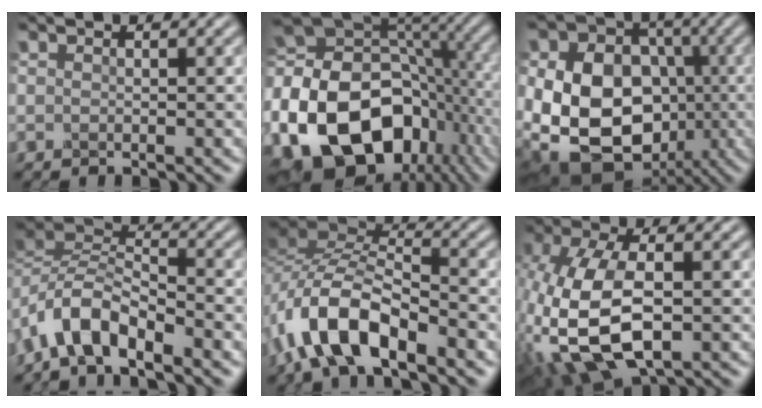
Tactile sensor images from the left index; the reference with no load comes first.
{"total": 19.8, "force": [-6.1, 14.0, 12.6], "torque": [-0.272, -0.020, -0.087]}
{"total": 16.6, "force": [-3.0, 13.5, 9.2], "torque": [-0.184, -0.018, -0.064]}
{"total": 4.8, "force": [-3.3, 2.0, 2.7], "torque": [-0.050, 0.007, -0.071]}
{"total": 8.8, "force": [-5.2, 3.6, 6.2], "torque": [-0.126, 0.011, -0.106]}
{"total": 10.9, "force": [-1.5, 6.3, 8.8], "torque": [-0.220, -0.006, -0.025]}